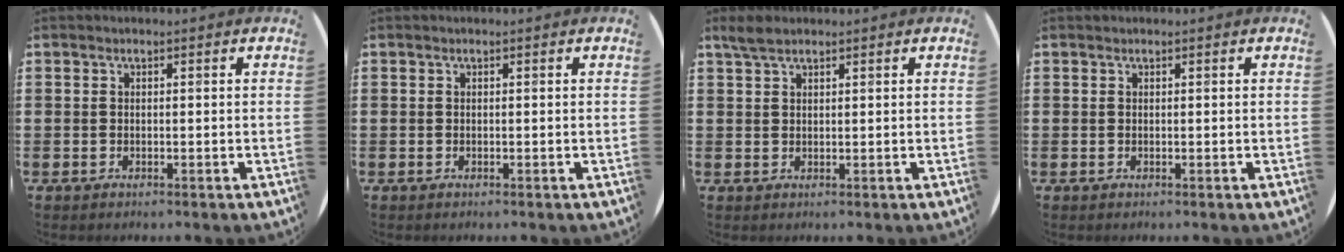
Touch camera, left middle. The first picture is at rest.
{"total": 0.0}
{"total": 2.4, "force": [1.9, 0.8, 1.1], "torque": [-0.026, 0.005, 0.036]}
{"total": 0.0}